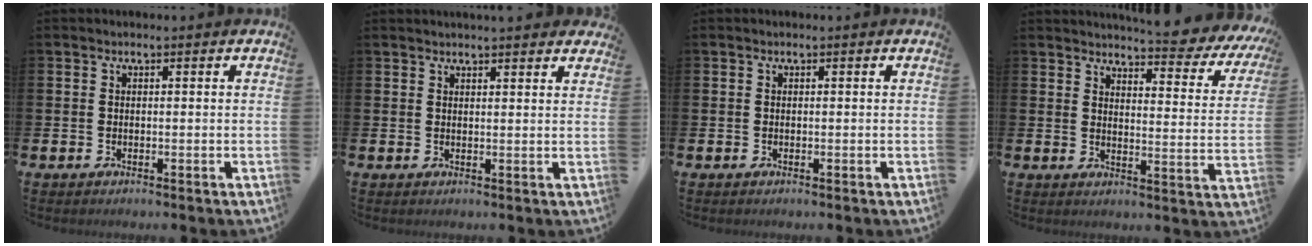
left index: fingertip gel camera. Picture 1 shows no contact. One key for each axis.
{"total": 2.3, "fx": 2.3, "fy": 0.0, "fz": 0.1, "tx": -0.002, "ty": -0.010, "tz": 0.042}
{"total": 0.0}
{"total": 5.4, "fx": 5.2, "fy": 0.3, "fz": 1.2, "tx": -0.024, "ty": -0.047, "tz": 0.084}